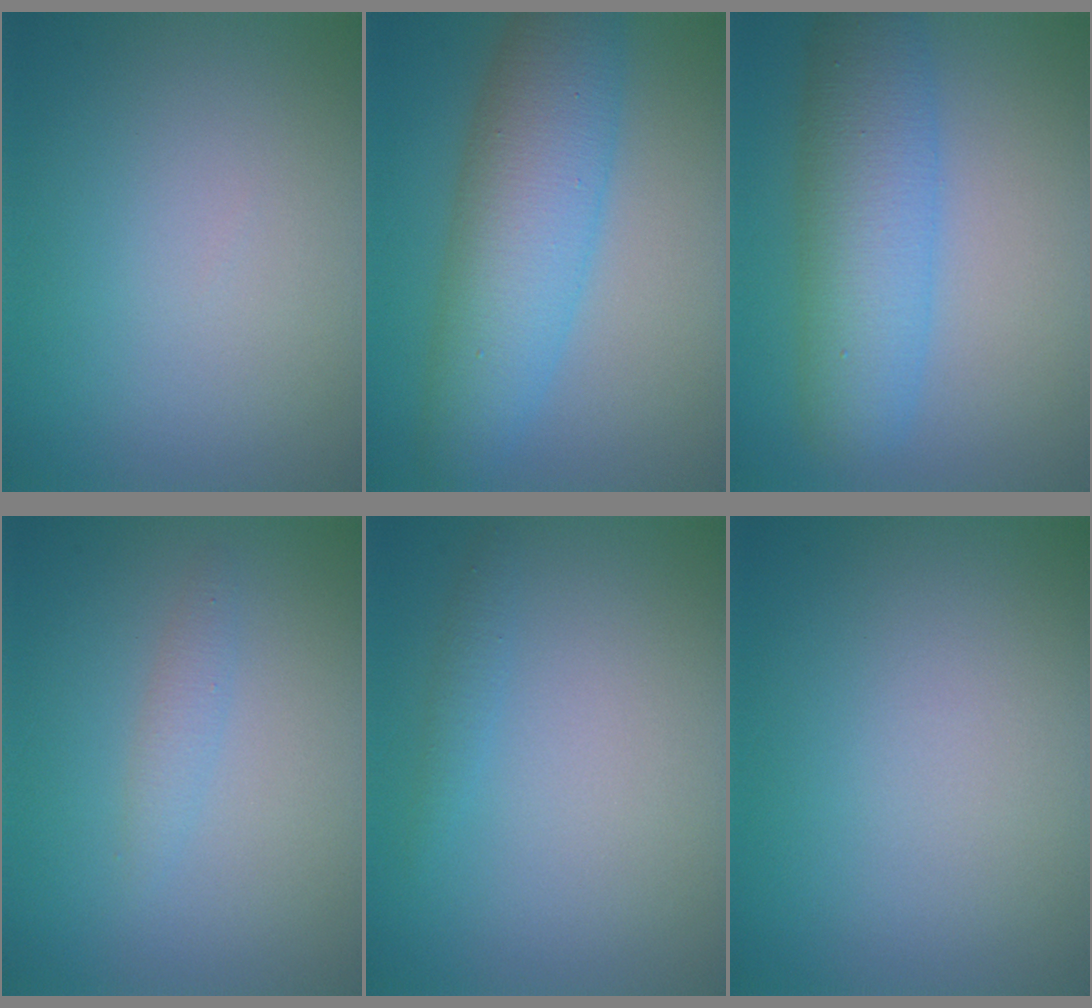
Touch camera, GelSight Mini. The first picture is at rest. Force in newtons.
{"total": 7.5, "press": 7.5, "slide": 0.1}
{"total": 6.5, "press": 6.5, "slide": 0.1}
{"total": 1.1, "press": 1.1, "slide": 0.1}
{"total": 0.9, "press": 0.9, "slide": 0.0}
{"total": 0.0}